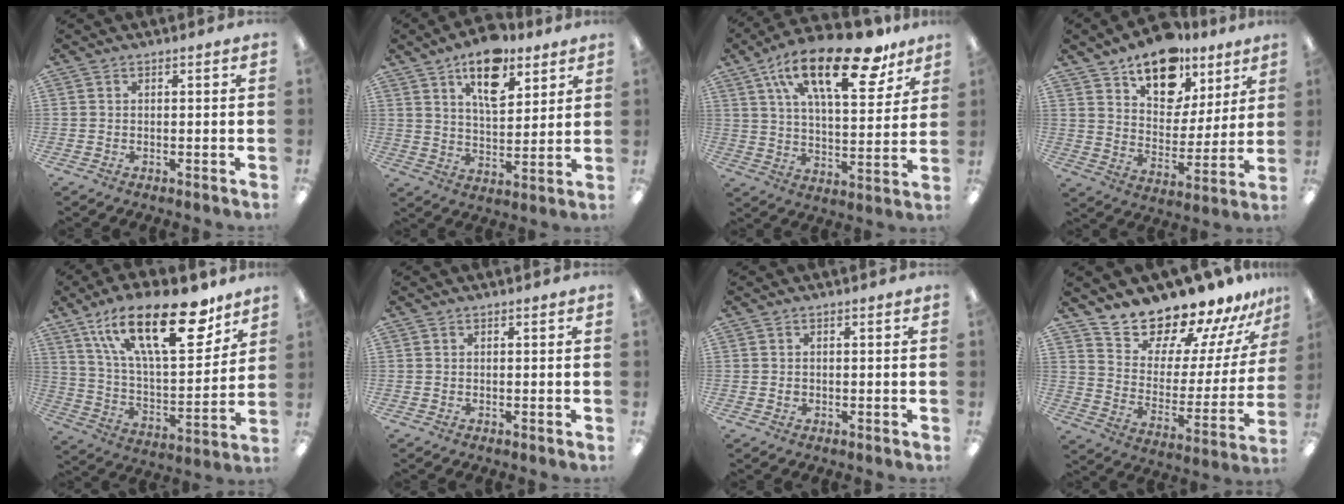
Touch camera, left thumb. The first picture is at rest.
{"total": 13.9, "force": [8.8, 6.6, 8.5], "torque": [-0.121, -0.036, 0.149]}
{"total": 24.0, "force": [14.5, 9.6, 16.6], "torque": [-0.260, -0.070, 0.238]}
{"total": 16.1, "force": [11.7, 9.0, 6.4], "torque": [-0.092, -0.072, 0.209]}
{"total": 26.9, "force": [15.8, 10.7, 18.9], "torque": [-0.305, -0.078, 0.269]}
{"total": 0.0}
{"total": 0.8, "force": [0.0, 0.8, 0.3], "torque": [-0.007, 0.004, -0.002]}
{"total": 17.0, "force": [16.2, 4.4, 2.7], "torque": [-0.055, -0.148, 0.278]}